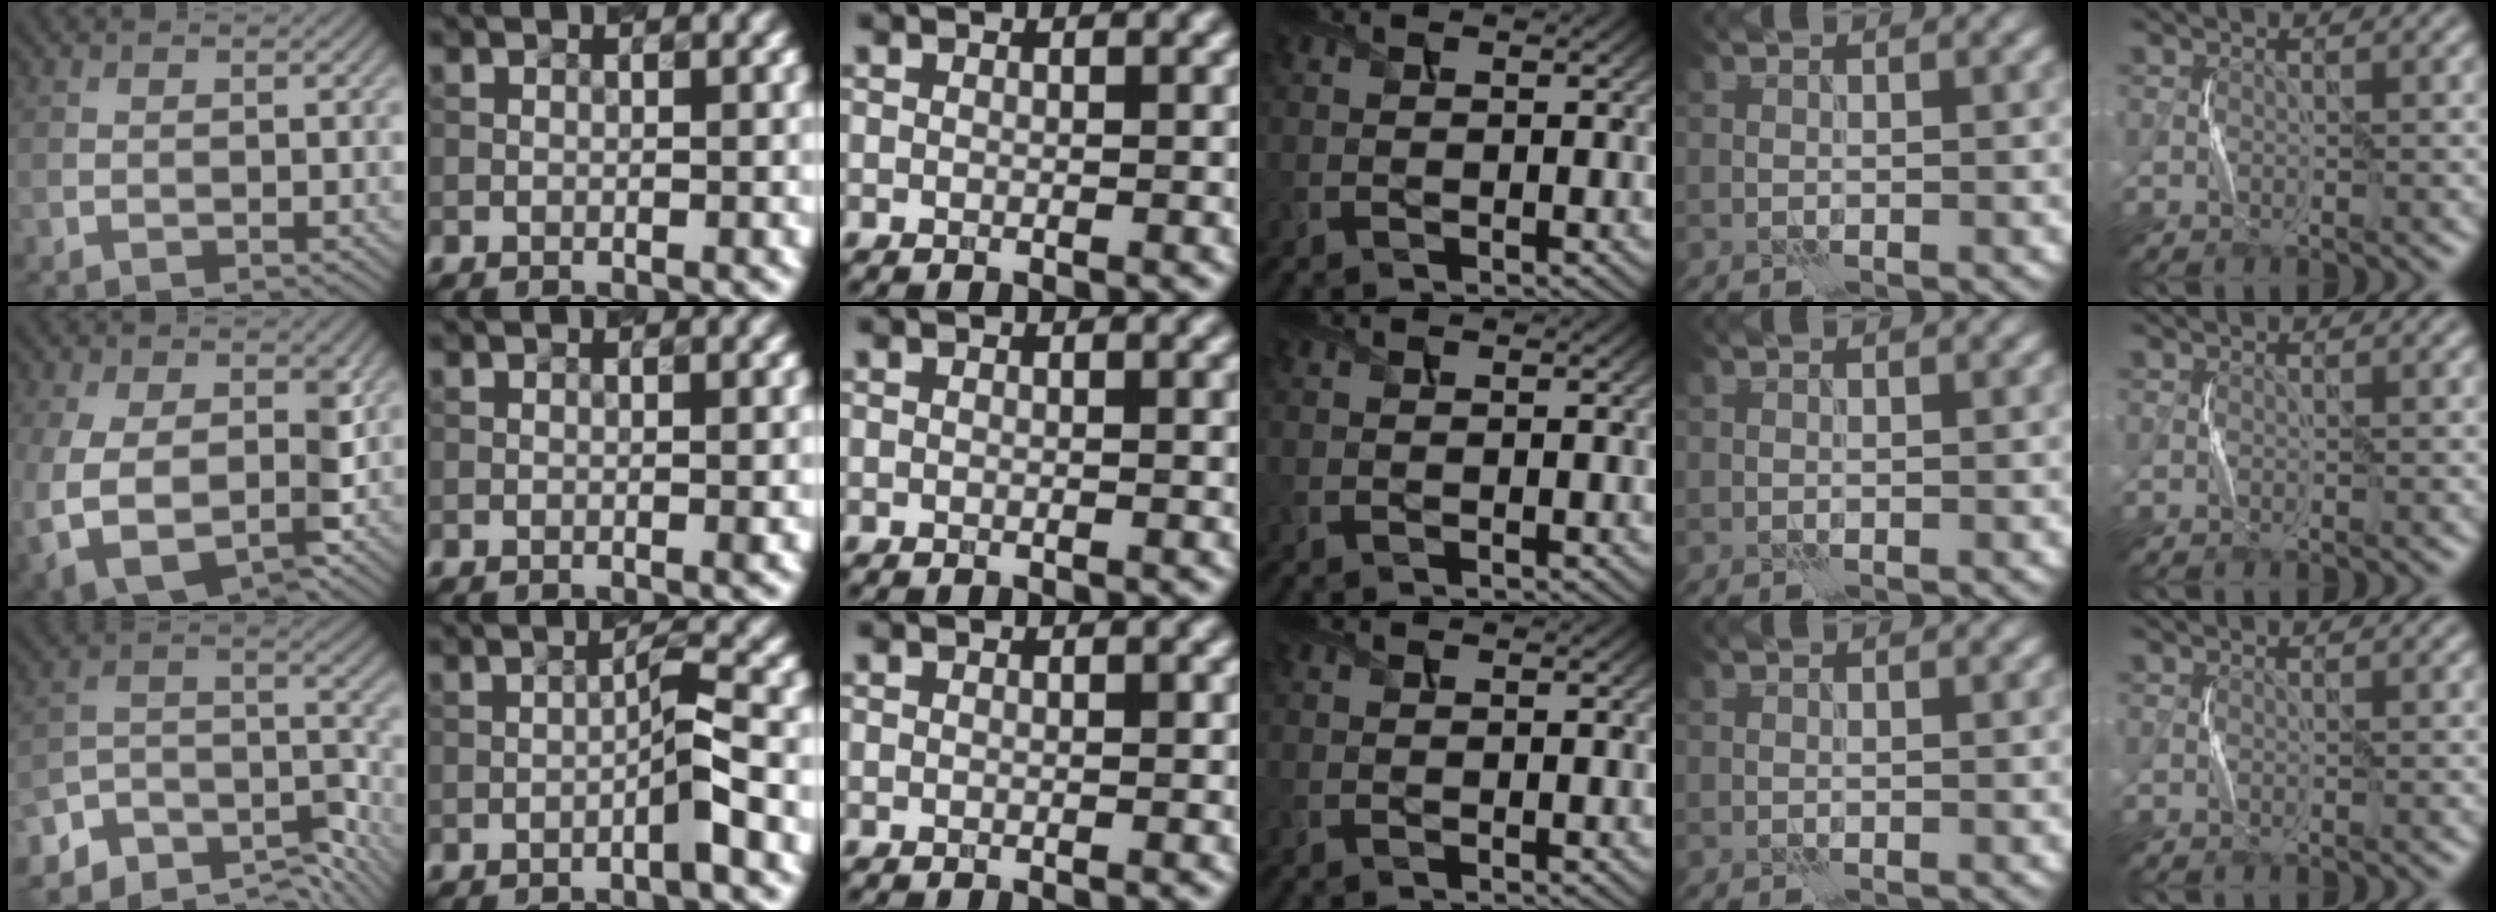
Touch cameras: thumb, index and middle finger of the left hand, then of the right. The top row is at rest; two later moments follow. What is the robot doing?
{"motion": "squeeze", "object": "air blower"}